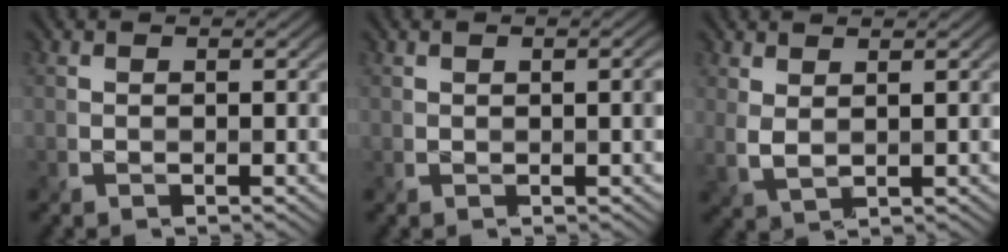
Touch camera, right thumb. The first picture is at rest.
{"total": 1.8, "force": [0.3, 0.6, 1.7], "torque": [-0.028, 0.003, 0.005]}
{"total": 2.0, "force": [1.4, 0.5, 1.3], "torque": [-0.032, -0.002, 0.032]}